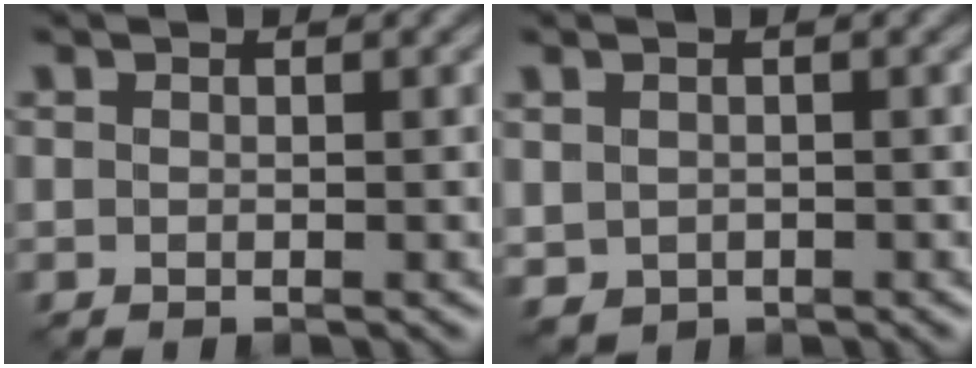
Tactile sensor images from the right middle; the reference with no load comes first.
{"total": 1.4, "force": [-0.1, 1.2, 0.7], "torque": [-0.021, -0.004, 0.001]}